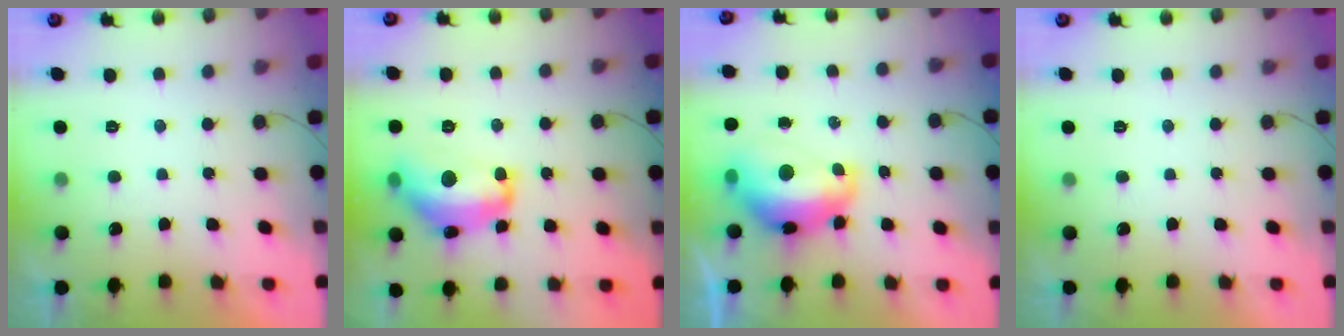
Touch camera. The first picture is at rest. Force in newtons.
{"total": 14.9, "press": 14.9, "slide": 1.1}
{"total": 13.1, "press": 13.0, "slide": 1.1}
{"total": 0.0}